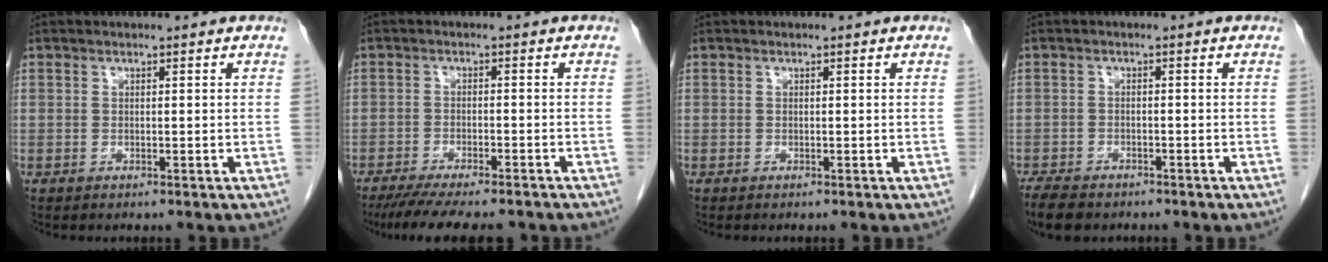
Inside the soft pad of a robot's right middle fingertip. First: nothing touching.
{"total": 12.7, "force": [-10.9, 1.9, 6.2], "torque": [-0.098, -0.023, -0.156]}
{"total": 0.0}
{"total": 5.9, "force": [-4.8, 2.3, 2.5], "torque": [-0.043, -0.009, -0.076]}